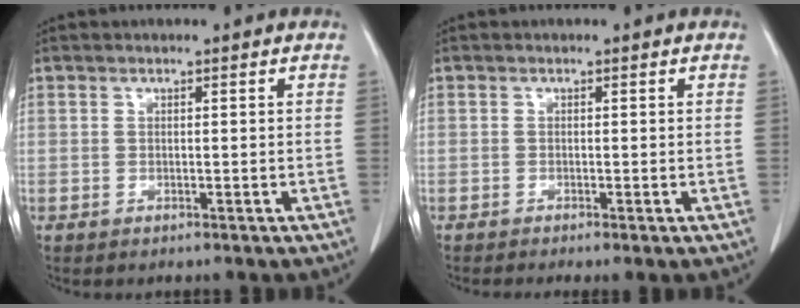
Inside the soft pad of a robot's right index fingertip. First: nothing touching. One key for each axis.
{"total": 1.0, "fx": -0.7, "fy": 0.0, "fz": 0.8, "tx": -0.014, "ty": -0.003, "tz": -0.014}